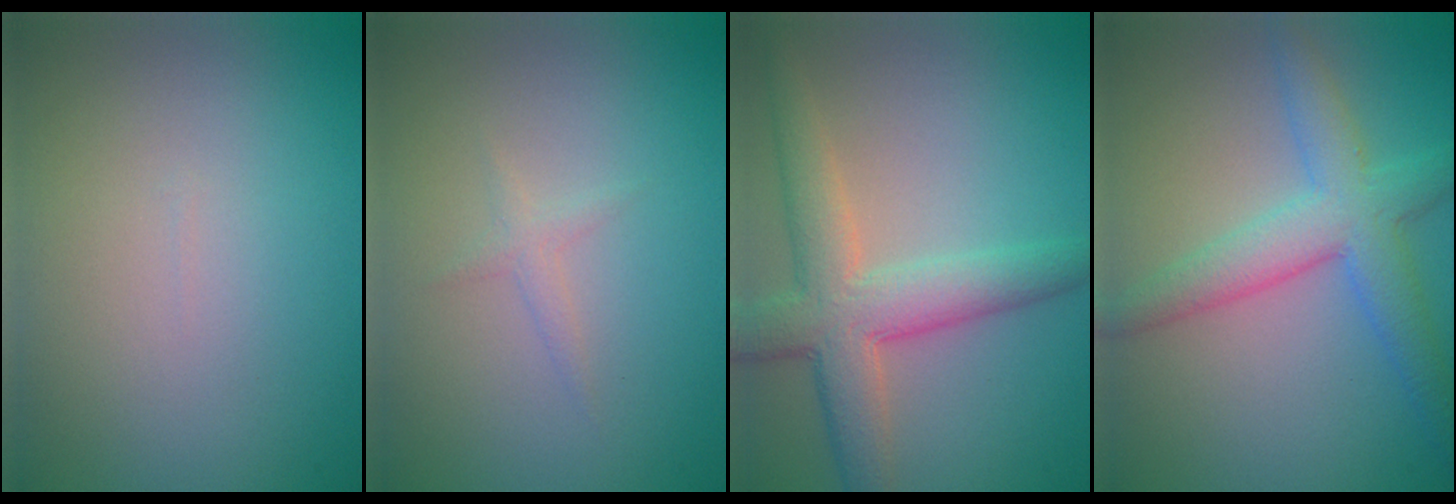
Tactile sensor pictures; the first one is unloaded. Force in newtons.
{"total": 0.5, "press": 0.5, "slide": 0.0}
{"total": 5.9, "press": 5.9, "slide": 0.4}
{"total": 5.1, "press": 5.1, "slide": 0.1}